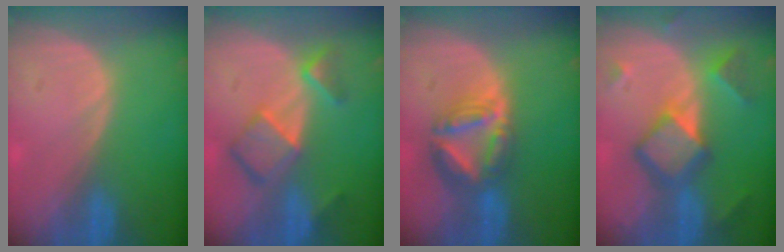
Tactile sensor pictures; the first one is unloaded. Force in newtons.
{"total": 7.4, "press": 6.4, "slide": 3.7}
{"total": 8.2, "press": 7.0, "slide": 4.2}
{"total": 8.0, "press": 8.0, "slide": 0.5}